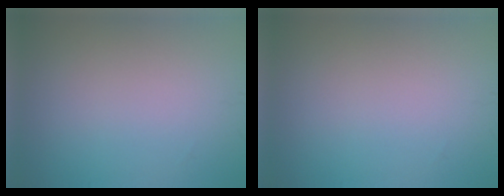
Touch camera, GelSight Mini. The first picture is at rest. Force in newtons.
{"total": 0.0}